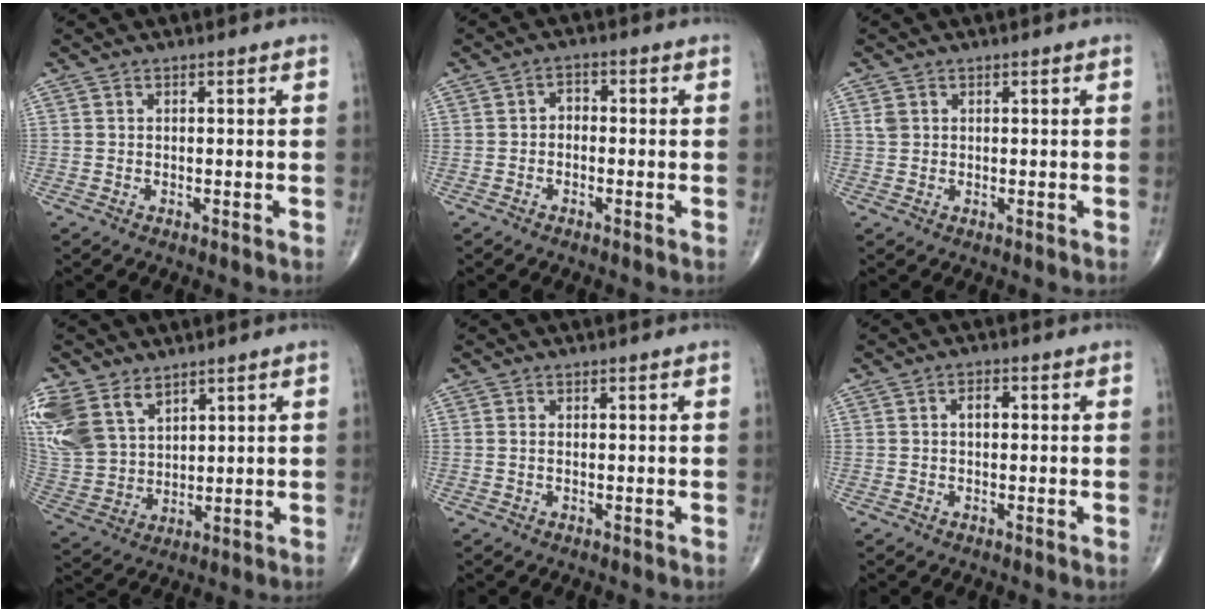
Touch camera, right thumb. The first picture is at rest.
{"total": 2.1, "force": [-0.5, 1.6, 1.4], "torque": [-0.006, 0.014, -0.019]}
{"total": 1.6, "force": [0.5, 1.3, 0.8], "torque": [-0.013, 0.003, 0.013]}
{"total": 16.1, "force": [8.5, 10.6, 8.7], "torque": [-0.204, -0.008, 0.184]}
{"total": 0.6, "force": [0.0, 0.3, 0.5], "torque": [-0.014, 0.001, 0.003]}
{"total": 2.1, "force": [0.2, 1.2, 1.7], "torque": [-0.023, 0.009, 0.000]}